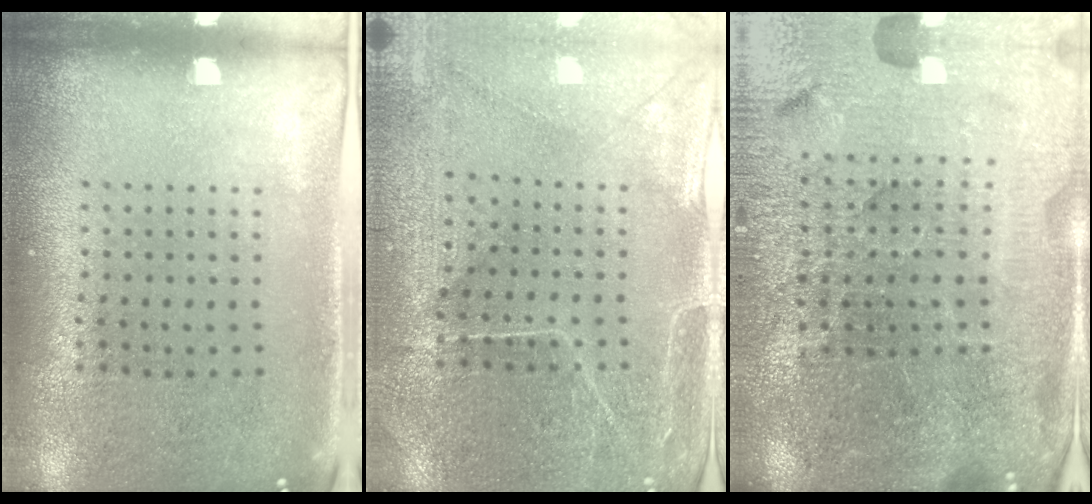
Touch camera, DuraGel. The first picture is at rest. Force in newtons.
{"total": 0.8, "press": 0.7, "slide": 0.4}
{"total": 5.5, "press": 5.1, "slide": 1.8}